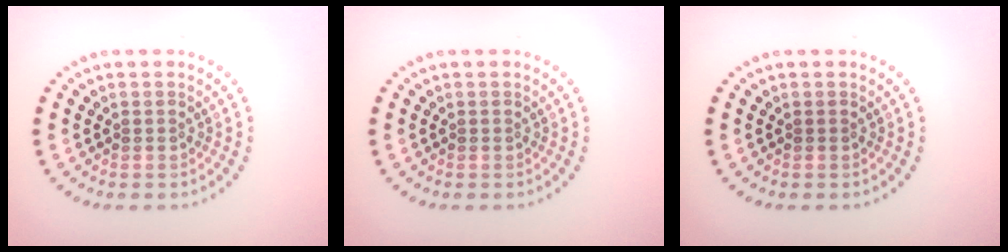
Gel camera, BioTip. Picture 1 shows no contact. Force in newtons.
{"total": 0.0}
{"total": 0.0}